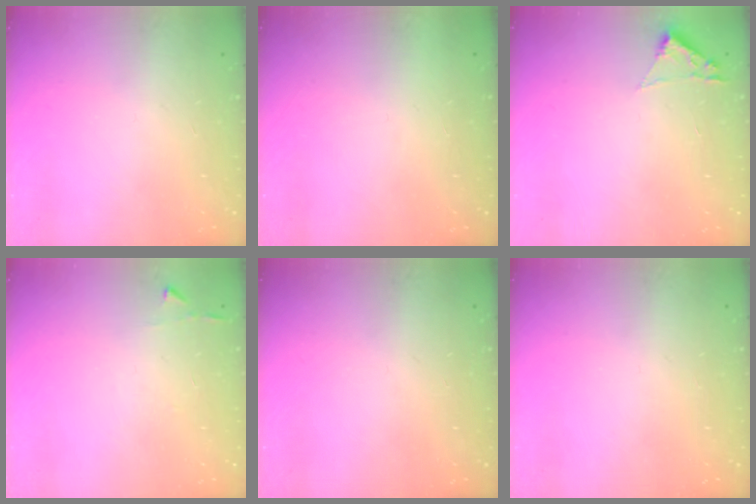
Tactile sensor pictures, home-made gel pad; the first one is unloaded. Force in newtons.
{"total": 1.6, "press": 1.6, "slide": 0.1}
{"total": 1.8, "press": 1.8, "slide": 0.2}
{"total": 2.9, "press": 2.9, "slide": 0.3}
{"total": 0.0}
{"total": 0.0}